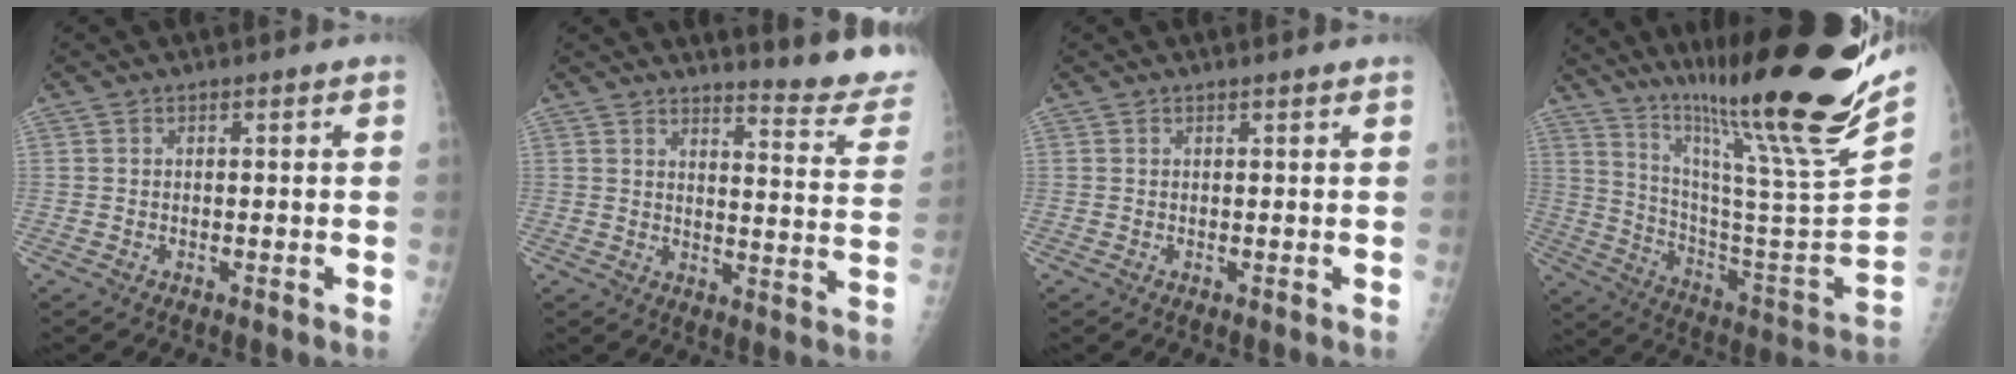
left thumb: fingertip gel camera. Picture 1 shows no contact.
{"total": 14.1, "force": [13.4, 0.8, 4.5], "torque": [-0.039, -0.155, 0.148]}
{"total": 0.7, "force": [0.6, -0.1, 0.3], "torque": [-0.008, 0.000, 0.012]}
{"total": 33.7, "force": [25.0, 2.9, 22.4], "torque": [-0.343, -0.136, 0.382]}